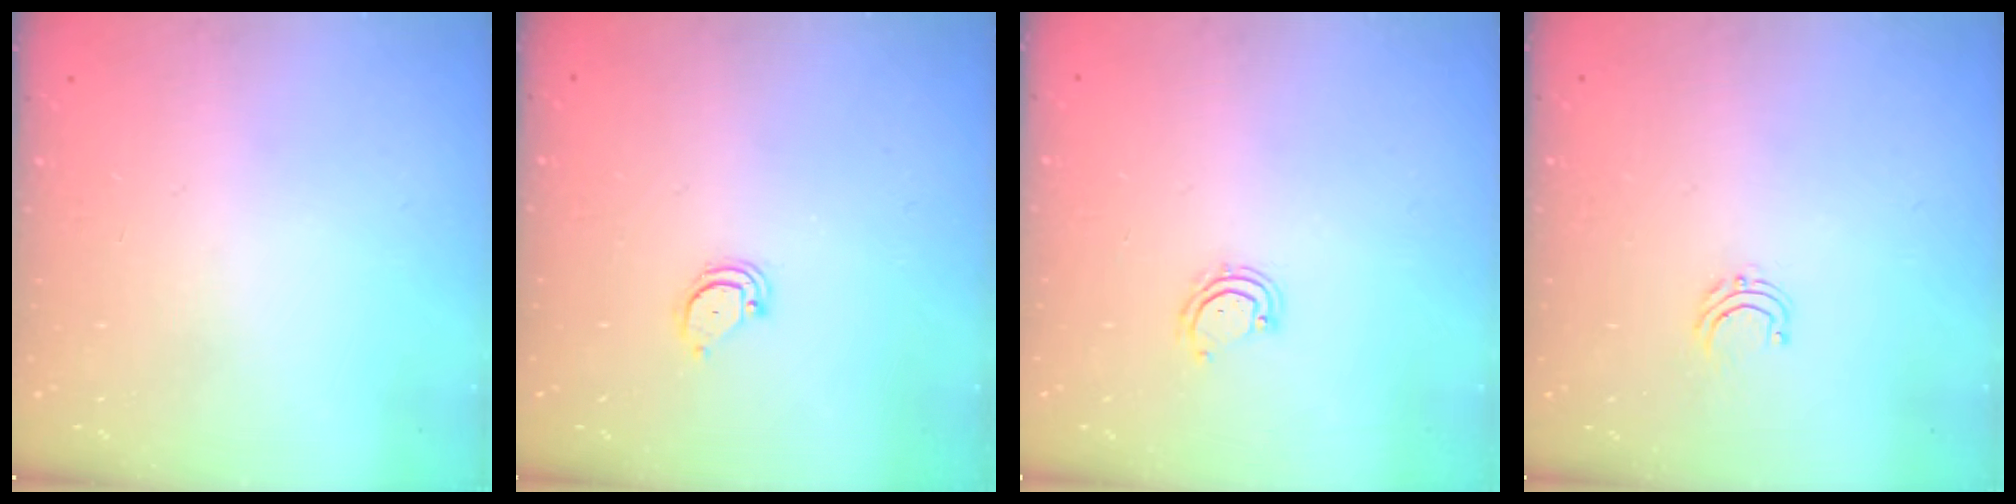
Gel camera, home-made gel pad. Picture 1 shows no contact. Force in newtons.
{"total": 2.6, "press": 2.6, "slide": 0.2}
{"total": 4.1, "press": 4.1, "slide": 0.3}
{"total": 4.3, "press": 4.3, "slide": 0.3}